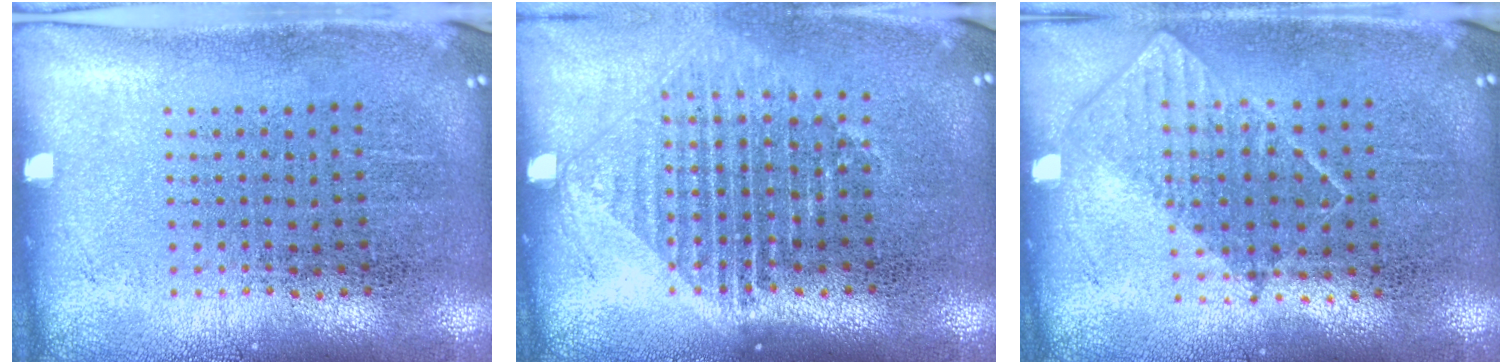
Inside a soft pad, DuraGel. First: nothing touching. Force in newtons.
{"total": 1.2, "press": 1.1, "slide": 0.6}
{"total": 0.8, "press": 0.7, "slide": 0.3}